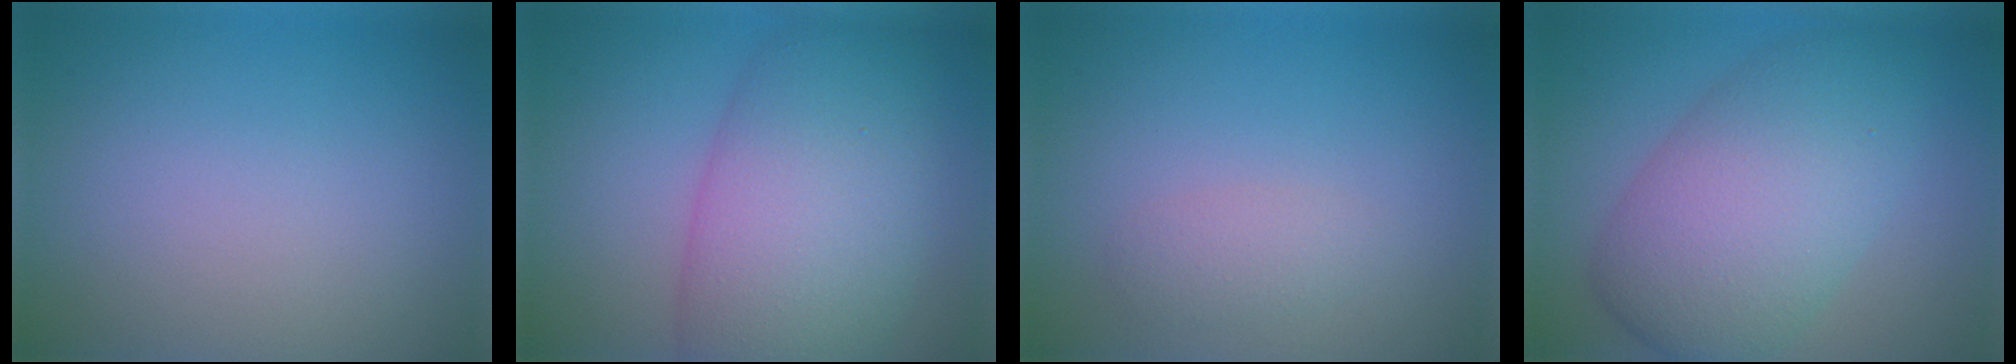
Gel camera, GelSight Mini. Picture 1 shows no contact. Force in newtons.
{"total": 10.1, "press": 10.1, "slide": 0.3}
{"total": 1.5, "press": 1.5, "slide": 0.1}
{"total": 8.7, "press": 8.7, "slide": 0.1}